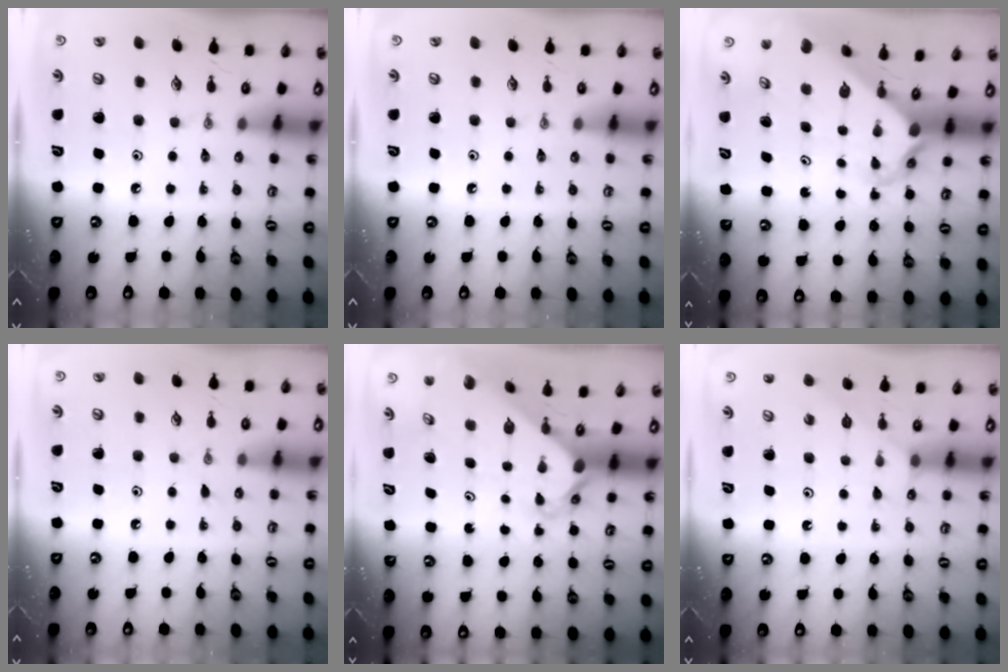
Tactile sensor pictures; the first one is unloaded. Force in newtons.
{"total": 0.0}
{"total": 2.8, "press": 2.8, "slide": 0.3}
{"total": 4.3, "press": 4.3, "slide": 0.4}
{"total": 2.6, "press": 2.6, "slide": 0.2}
{"total": 3.8, "press": 3.8, "slide": 0.4}